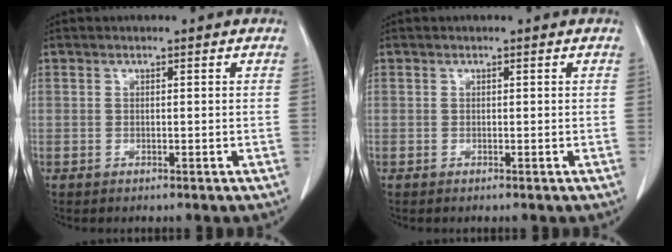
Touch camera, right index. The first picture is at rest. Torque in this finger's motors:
{"motor_torque": [0.05, 0.00, -0.02, 0.01]}